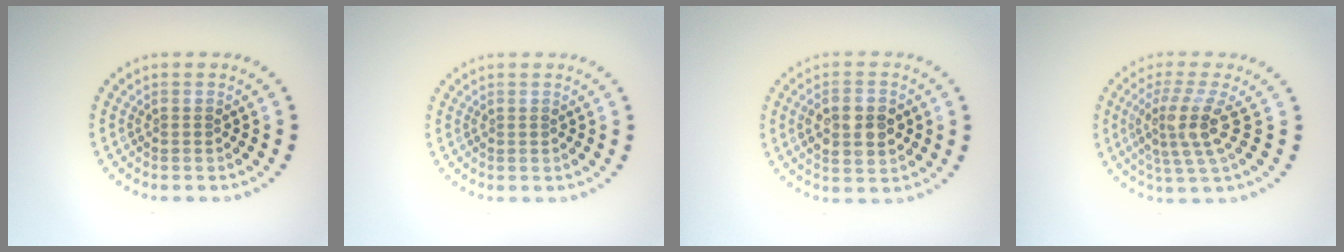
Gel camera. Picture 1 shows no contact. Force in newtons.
{"total": 0.0}
{"total": 4.4, "press": 4.3, "slide": 0.4}
{"total": 4.0, "press": 2.9, "slide": 2.8}